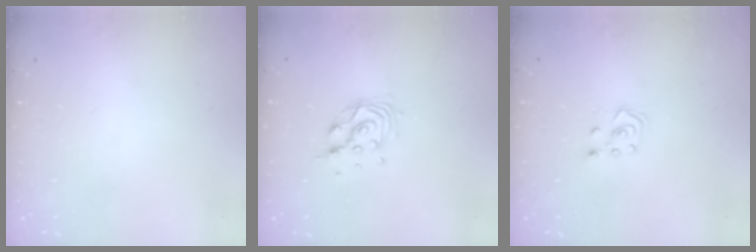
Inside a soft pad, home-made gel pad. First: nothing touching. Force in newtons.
{"total": 9.4, "press": 9.2, "slide": 1.9}
{"total": 3.6, "press": 3.6, "slide": 0.4}